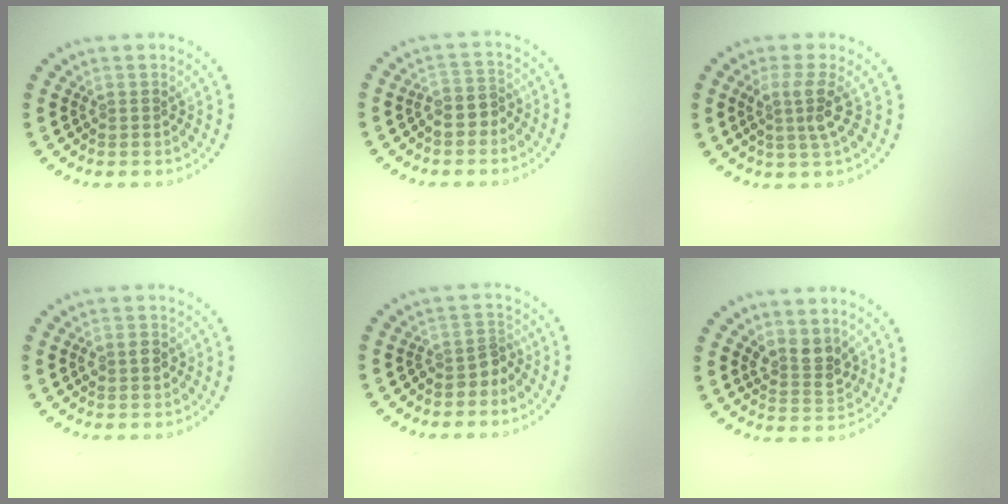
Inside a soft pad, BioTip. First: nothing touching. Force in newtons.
{"total": 1.7, "press": 1.5, "slide": 0.8}
{"total": 2.6, "press": 2.0, "slide": 1.8}
{"total": 1.2, "press": 1.2, "slide": 0.2}
{"total": 2.0, "press": 1.5, "slide": 1.4}
{"total": 2.7, "press": 2.3, "slide": 1.3}